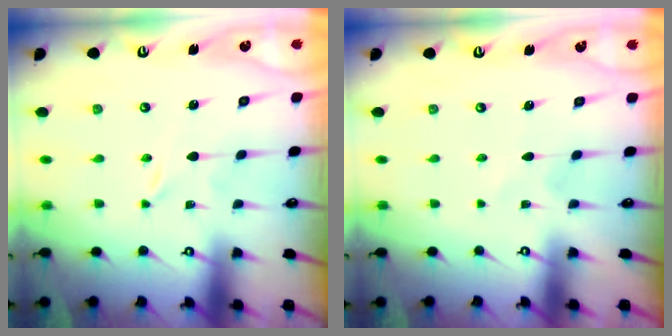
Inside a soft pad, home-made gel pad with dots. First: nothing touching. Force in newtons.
{"total": 0.7, "press": 0.7, "slide": 0.1}